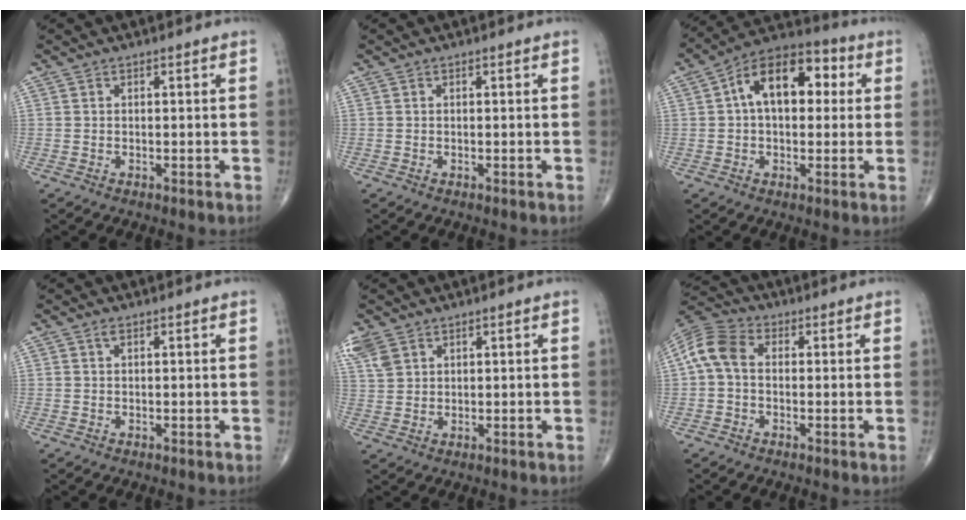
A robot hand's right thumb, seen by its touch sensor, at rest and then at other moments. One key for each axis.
{"total": 0.0}
{"total": 14.7, "fx": 2.8, "fy": 8.7, "fz": 11.5, "tx": -0.157, "ty": 0.034, "tz": 0.034}
{"total": 0.7, "fx": 0.3, "fy": 0.4, "fz": 0.6, "tx": -0.015, "ty": 0.006, "tz": 0.006}
{"total": 5.2, "fx": 3.1, "fy": 3.3, "fz": 2.6, "tx": -0.056, "ty": 0.004, "tz": 0.074}
{"total": 7.7, "fx": 0.2, "fy": 5.3, "fz": 5.5, "tx": -0.112, "ty": 0.022, "tz": -0.009}